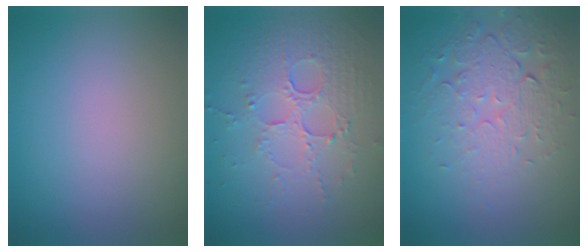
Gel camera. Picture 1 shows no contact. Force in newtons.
{"total": 5.4, "press": 3.7, "slide": 4.0}
{"total": 5.5, "press": 3.7, "slide": 4.1}